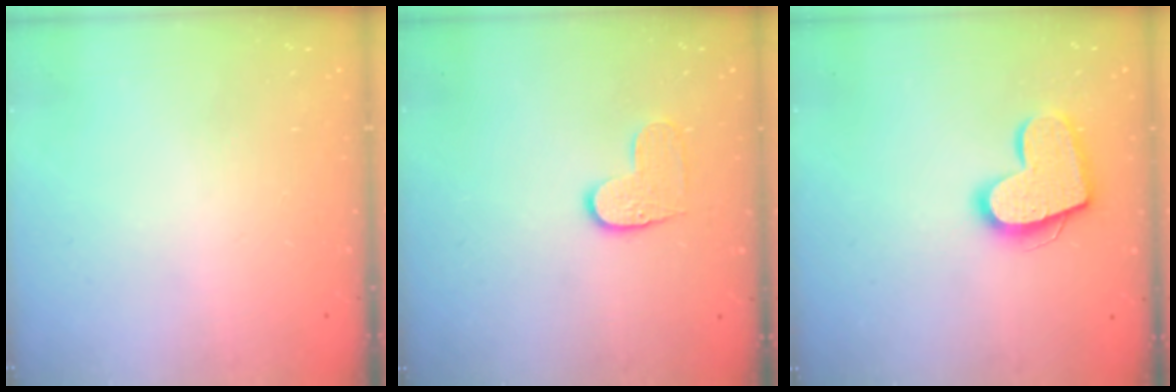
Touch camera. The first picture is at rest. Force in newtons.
{"total": 6.1, "press": 6.1, "slide": 0.4}
{"total": 14.9, "press": 14.9, "slide": 1.0}